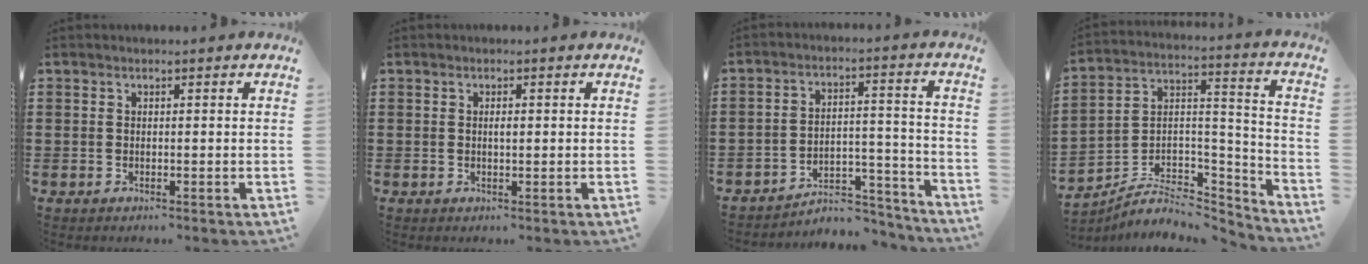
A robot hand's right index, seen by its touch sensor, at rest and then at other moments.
{"total": 1.1, "force": [0.0, 0.4, 1.0], "torque": [-0.020, 0.000, 0.000]}
{"total": 5.7, "force": [-5.2, 1.6, 1.7], "torque": [-0.027, 0.014, -0.102]}
{"total": 6.7, "force": [-5.2, 3.5, 2.2], "torque": [-0.046, 0.006, -0.101]}